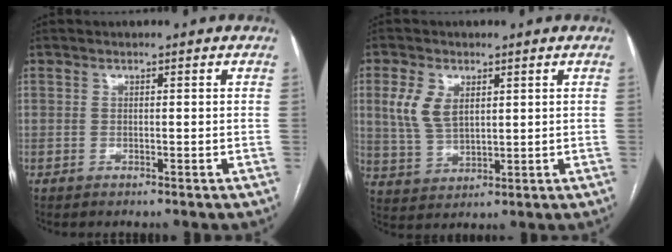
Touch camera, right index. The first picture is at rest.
{"total": 6.7, "force": [2.3, 3.9, 4.9], "torque": [-0.115, 0.009, 0.054]}